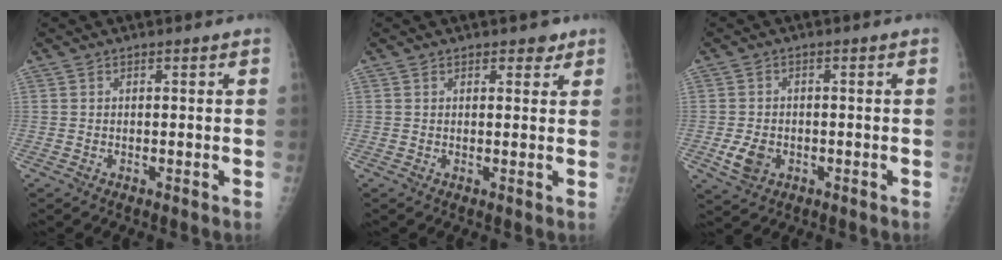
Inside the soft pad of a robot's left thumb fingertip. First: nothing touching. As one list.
[{"total": 2.2, "force": [1.5, 1.3, 0.9], "torque": [0.007, -0.006, 0.015]}, {"total": 4.8, "force": [-1.5, 3.6, 2.8], "torque": [-0.049, 0.002, -0.022]}]